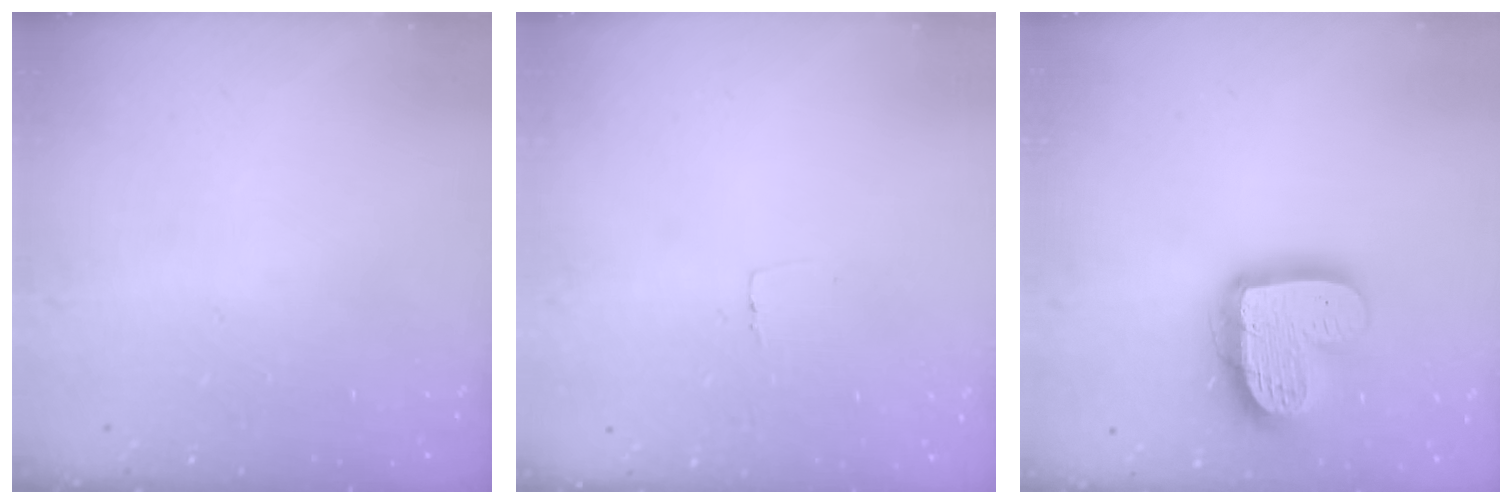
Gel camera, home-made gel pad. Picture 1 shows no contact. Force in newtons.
{"total": 2.3, "press": 2.3, "slide": 0.1}
{"total": 17.7, "press": 17.6, "slide": 1.6}